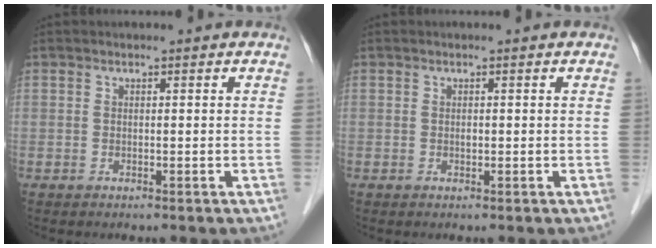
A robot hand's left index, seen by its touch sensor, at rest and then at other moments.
{"total": 2.1, "force": [-2.1, 0.1, 0.1], "torque": [0.002, -0.015, -0.040]}